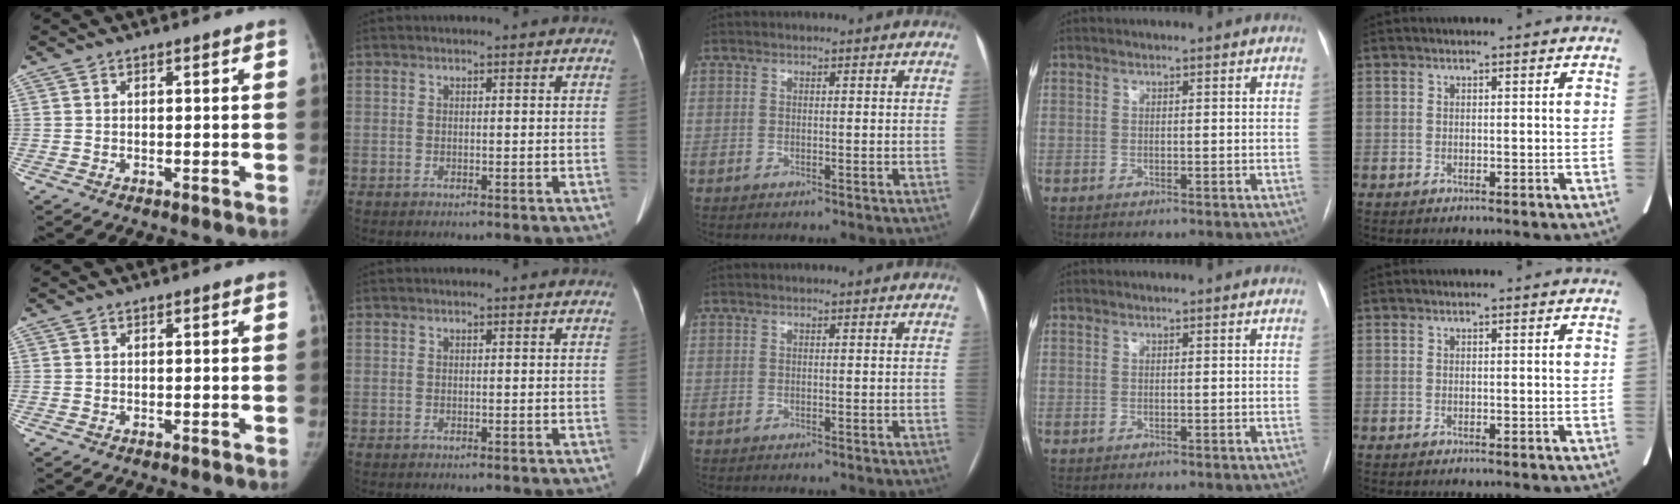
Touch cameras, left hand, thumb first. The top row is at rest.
{}